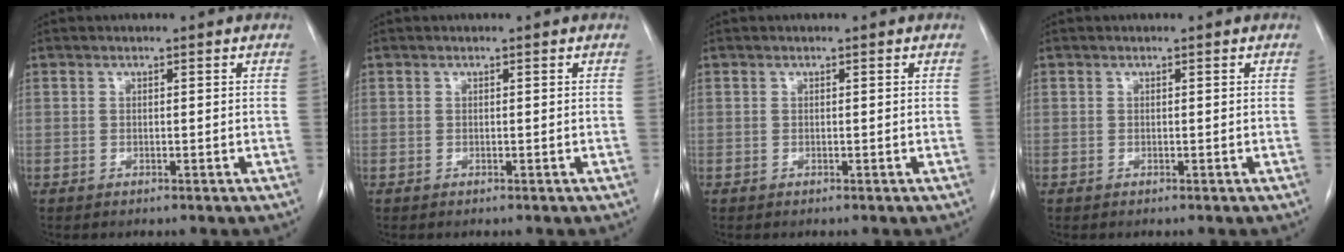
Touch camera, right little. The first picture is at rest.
{"total": 0.0}
{"total": 0.0}
{"total": 0.0}